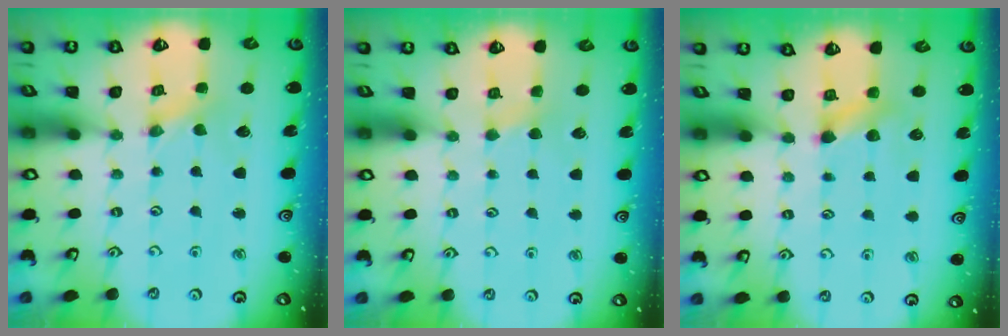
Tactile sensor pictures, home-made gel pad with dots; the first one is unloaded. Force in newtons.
{"total": 2.0, "press": 2.0, "slide": 0.3}
{"total": 4.8, "press": 4.7, "slide": 0.9}